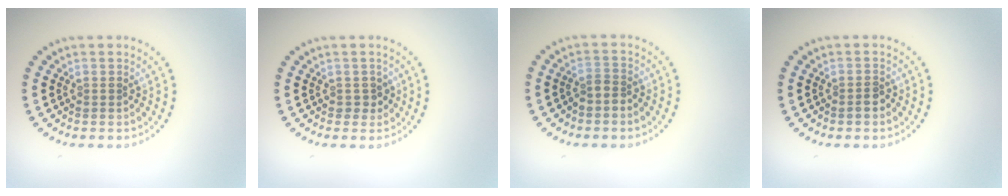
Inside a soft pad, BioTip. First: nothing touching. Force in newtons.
{"total": 1.1, "press": 1.0, "slide": 0.5}
{"total": 1.5, "press": 1.2, "slide": 1.0}
{"total": 1.3, "press": 1.1, "slide": 0.7}